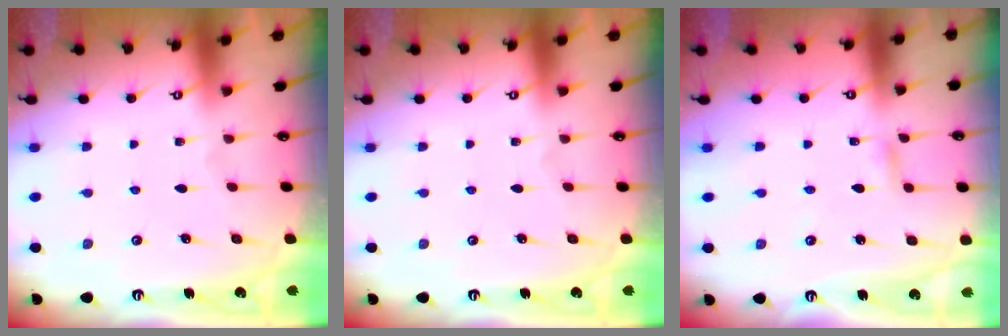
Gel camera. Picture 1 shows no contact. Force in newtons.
{"total": 0.0}
{"total": 2.4, "press": 2.4, "slide": 0.1}